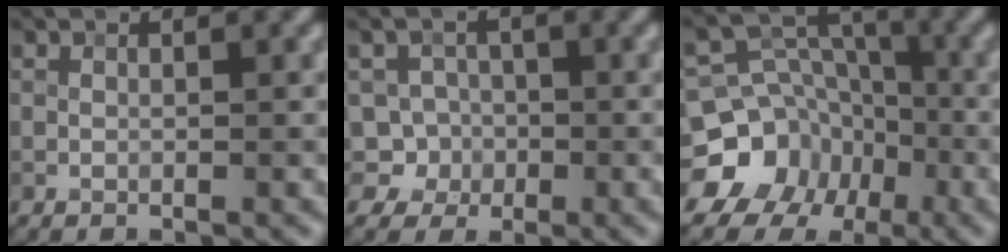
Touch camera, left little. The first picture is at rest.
{"total": 4.3, "force": [-0.8, 4.1, 1.0], "torque": [0.004, 0.025, -0.037]}
{"total": 11.4, "force": [-5.5, 9.5, 3.0], "torque": [-0.050, -0.011, -0.114]}